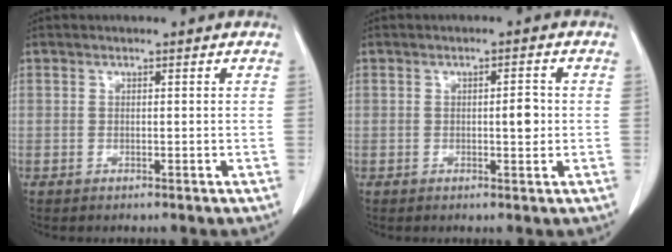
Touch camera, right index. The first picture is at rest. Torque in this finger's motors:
{"motor_torque": [0.07, 0.00, 0.06, 0.02]}